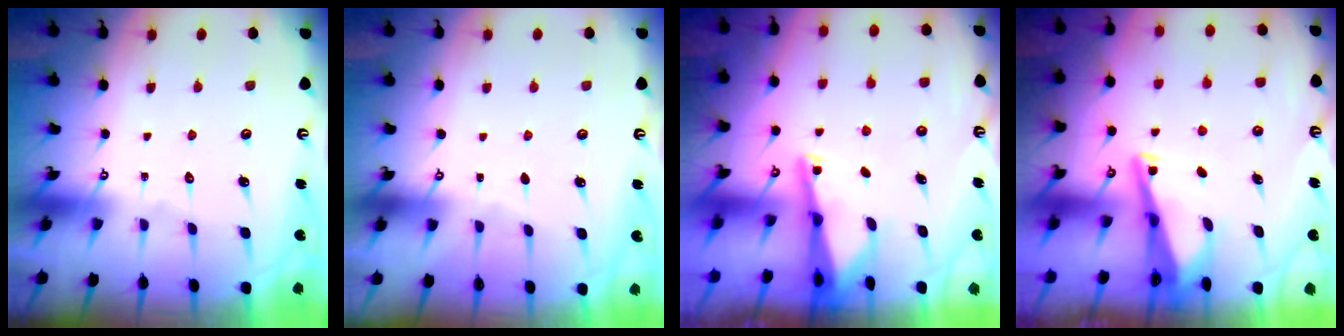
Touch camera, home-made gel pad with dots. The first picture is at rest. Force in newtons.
{"total": 2.4, "press": 2.4, "slide": 0.3}
{"total": 2.3, "press": 2.3, "slide": 0.4}
{"total": 3.5, "press": 3.4, "slide": 0.8}